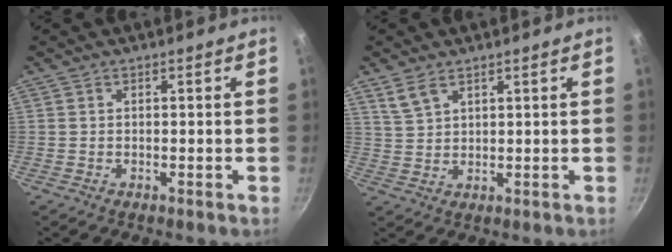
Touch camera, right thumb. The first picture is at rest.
{"total": 4.2, "force": [2.8, 2.1, 2.3], "torque": [-0.042, -0.010, 0.061]}